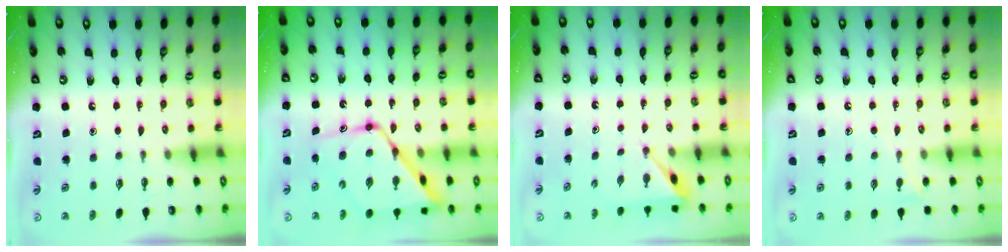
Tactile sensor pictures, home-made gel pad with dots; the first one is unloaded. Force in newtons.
{"total": 15.7, "press": 15.6, "slide": 1.3}
{"total": 2.7, "press": 2.7, "slide": 0.3}
{"total": 6.5, "press": 6.5, "slide": 0.3}